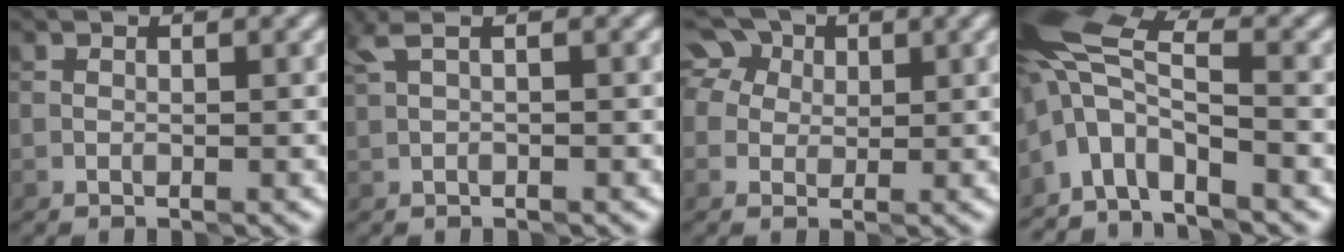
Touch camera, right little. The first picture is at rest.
{"total": 1.5, "force": [0.6, 0.3, 1.3], "torque": [-0.028, 0.008, 0.010]}
{"total": 6.5, "force": [2.9, 4.9, 3.2], "torque": [-0.059, 0.033, 0.025]}
{"total": 5.9, "force": [-3.1, 2.5, 4.3], "torque": [-0.083, 0.012, -0.073]}